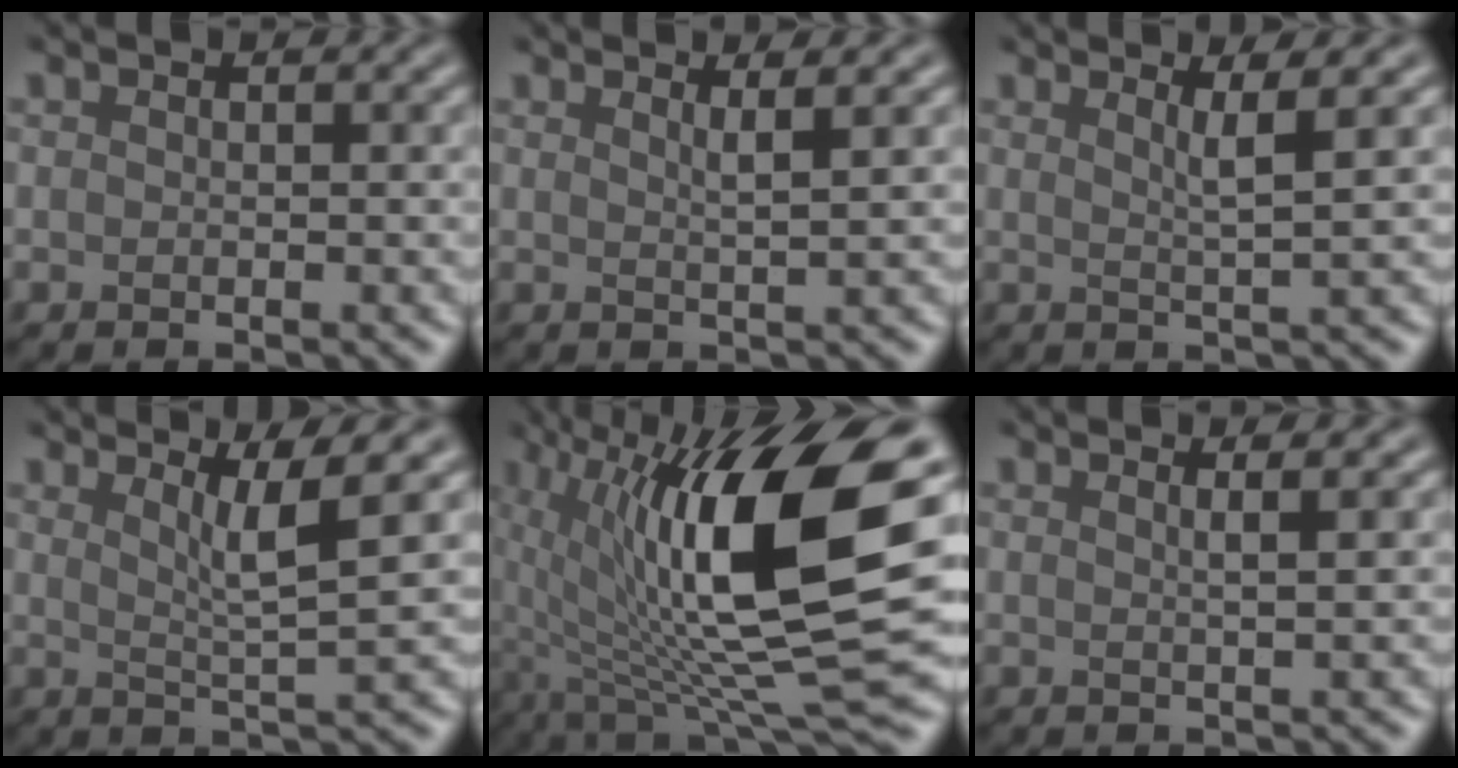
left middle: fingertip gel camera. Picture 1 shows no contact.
{"total": 1.6, "force": [0.9, 0.2, 1.2], "torque": [-0.017, 0.006, 0.014]}
{"total": 2.3, "force": [1.2, 0.2, 2.0], "torque": [-0.033, 0.005, 0.023]}
{"total": 3.5, "force": [1.5, 0.2, 3.2], "torque": [-0.053, -0.002, 0.036]}
{"total": 14.1, "force": [1.8, 4.5, 13.2], "torque": [-0.220, -0.018, 0.038]}
{"total": 2.0, "force": [1.0, 0.7, 1.6], "torque": [-0.012, 0.011, -0.007]}